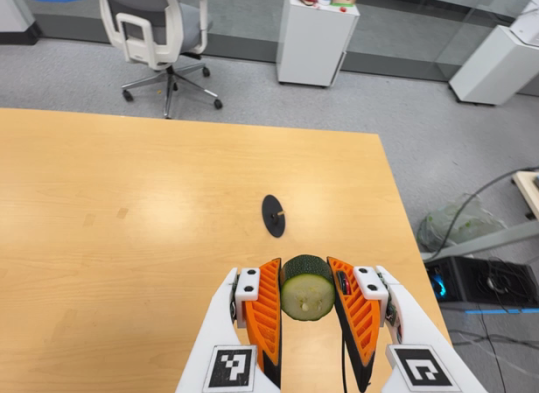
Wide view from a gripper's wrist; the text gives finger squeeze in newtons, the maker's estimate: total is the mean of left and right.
{"total": 10.9, "left": 10.1, "right": 11.8}